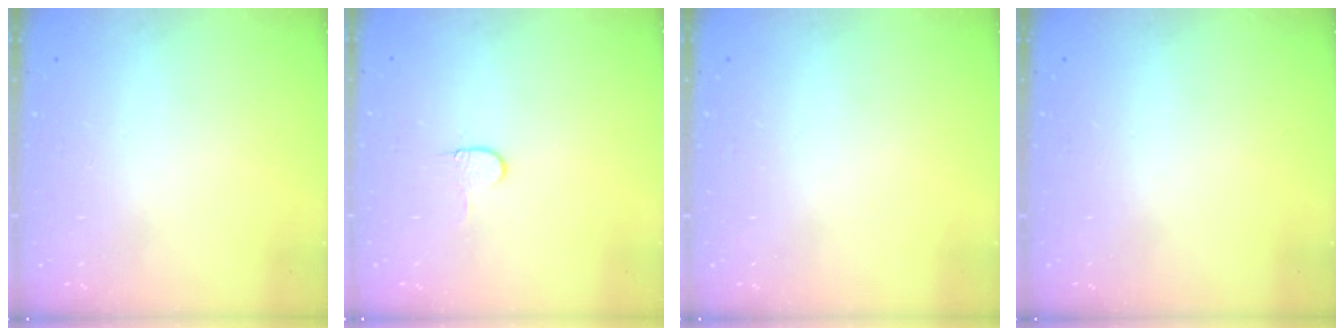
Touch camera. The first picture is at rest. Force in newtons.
{"total": 5.0, "press": 4.9, "slide": 0.4}
{"total": 0.0}
{"total": 0.0}